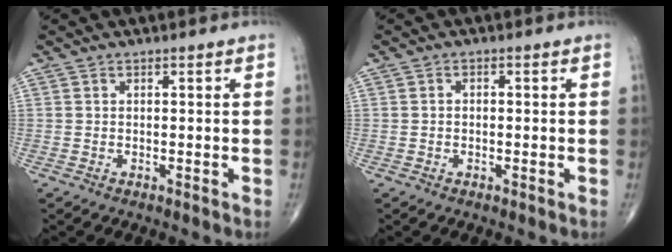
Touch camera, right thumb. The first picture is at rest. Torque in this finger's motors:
{"motor_torque": [-0.43, 0.36, 0.04, 0.12, 0.07]}